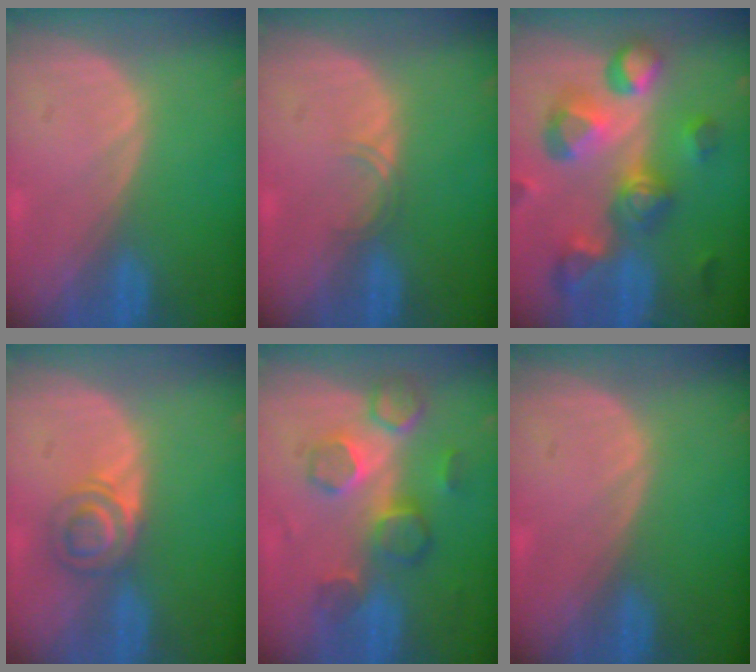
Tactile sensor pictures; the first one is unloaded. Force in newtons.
{"total": 1.4, "press": 1.4, "slide": 0.2}
{"total": 11.3, "press": 10.1, "slide": 5.1}
{"total": 4.4, "press": 4.3, "slide": 0.9}
{"total": 8.7, "press": 7.6, "slide": 4.3}
{"total": 0.0}